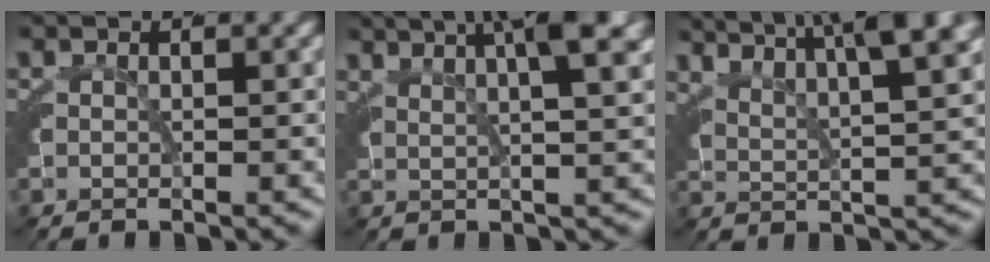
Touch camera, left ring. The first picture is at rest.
{"total": 8.8, "force": [5.7, 2.8, 6.1], "torque": [-0.065, 0.035, 0.075]}
{"total": 9.8, "force": [6.9, 4.1, 5.6], "torque": [-0.066, 0.040, 0.084]}